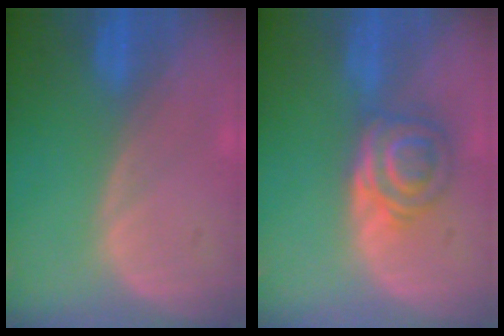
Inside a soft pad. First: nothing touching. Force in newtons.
{"total": 5.9, "press": 5.5, "slide": 2.2}